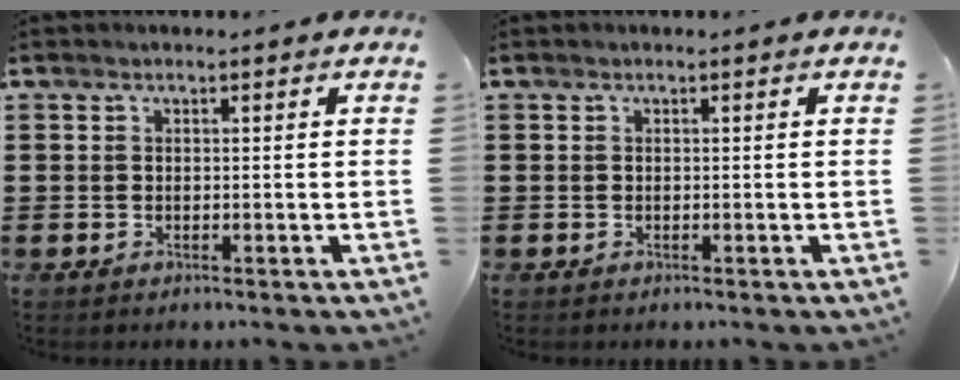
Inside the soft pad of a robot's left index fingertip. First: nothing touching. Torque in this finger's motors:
{"motor_torque": [-0.08, -0.05, -0.06, -0.01]}